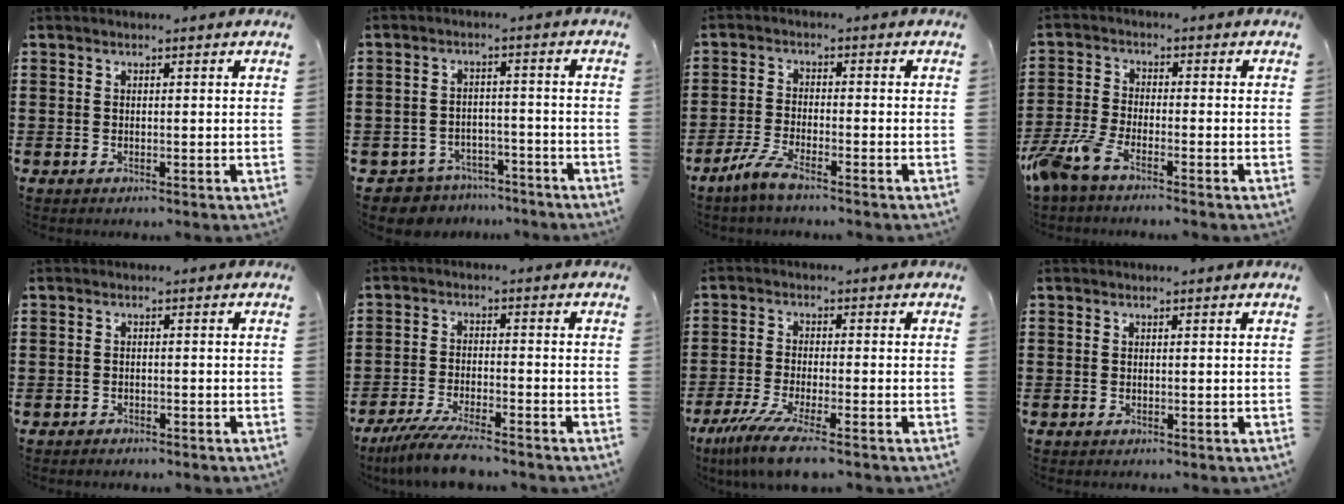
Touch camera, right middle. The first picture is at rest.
{"total": 4.2, "force": [-4.1, 0.9, -0.2], "torque": [-0.014, 0.001, -0.089]}
{"total": 4.1, "force": [-3.3, 0.2, 2.4], "torque": [-0.069, -0.011, -0.068]}
{"total": 5.5, "force": [-4.3, 1.0, 3.3], "torque": [-0.102, -0.017, -0.090]}
{"total": 1.1, "force": [-1.1, 0.2, 0.0], "torque": [-0.003, 0.000, -0.023]}
{"total": 6.3, "force": [-5.5, 0.3, 3.1], "torque": [-0.074, -0.016, -0.106]}
{"total": 6.5, "force": [-4.8, 0.3, 4.4], "torque": [-0.106, -0.024, -0.094]}
{"total": 0.0}